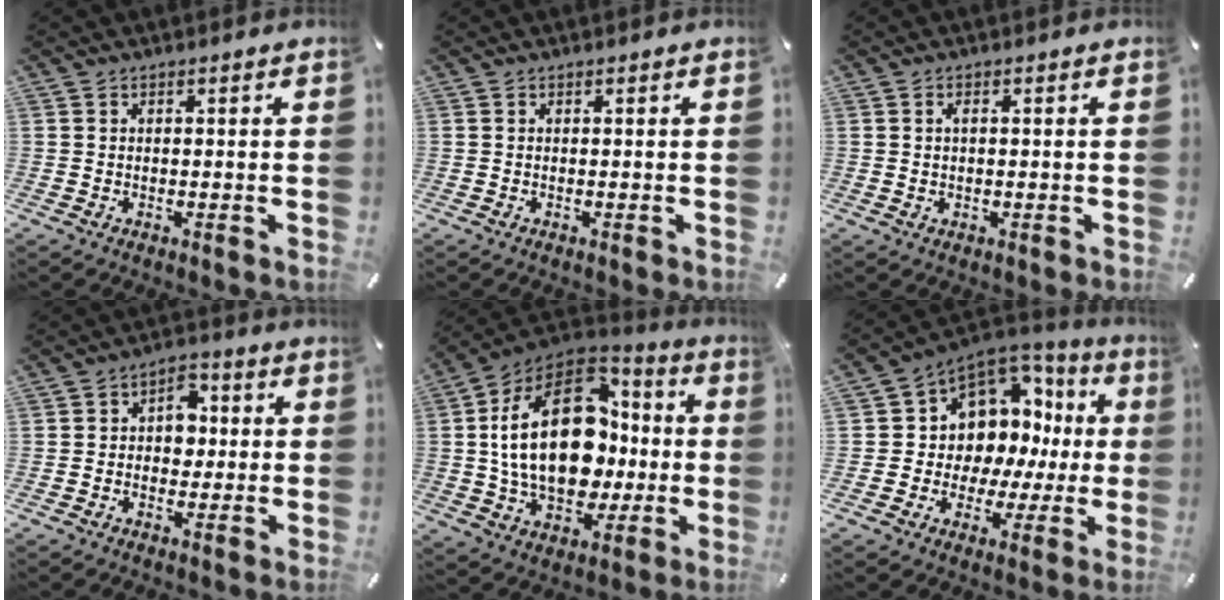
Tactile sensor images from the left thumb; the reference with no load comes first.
{"total": 0.0}
{"total": 1.6, "force": [0.3, 0.7, 1.4], "torque": [-0.028, 0.003, 0.005]}
{"total": 6.7, "force": [0.1, 5.4, 4.0], "torque": [-0.043, 0.000, -0.004]}
{"total": 27.1, "force": [1.2, 18.0, 20.2], "torque": [-0.377, 0.010, 0.029]}
{"total": 9.4, "force": [3.5, 8.4, 2.4], "torque": [-0.043, -0.059, 0.072]}